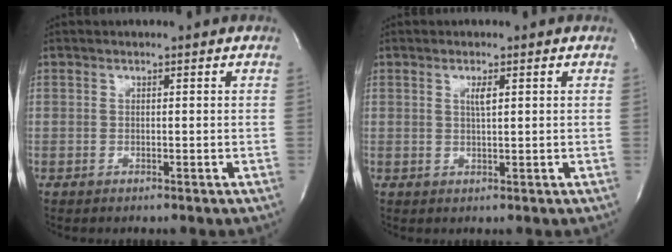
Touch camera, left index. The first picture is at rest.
{"total": 1.6, "force": [0.4, 0.0, 1.6], "torque": [-0.038, -0.004, 0.008]}